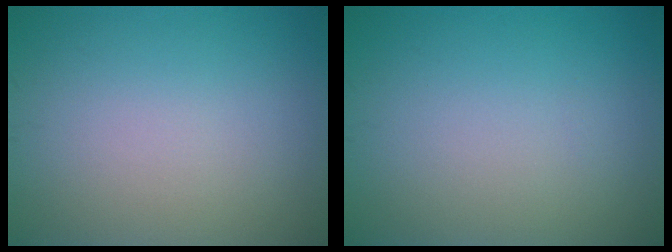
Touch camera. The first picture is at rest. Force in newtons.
{"total": 0.0}